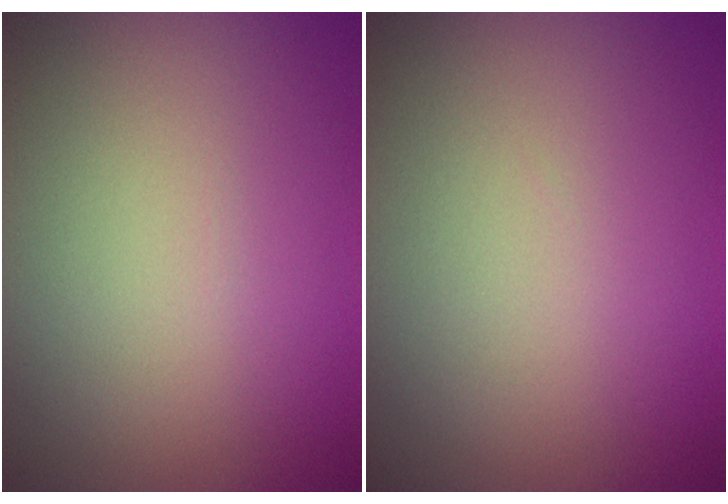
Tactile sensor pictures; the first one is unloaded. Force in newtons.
{"total": 0.0}